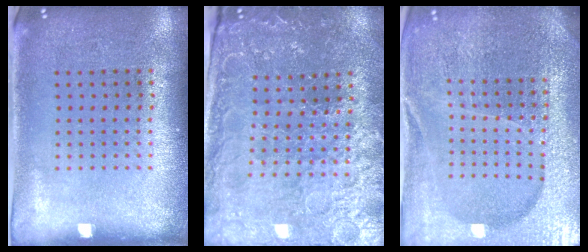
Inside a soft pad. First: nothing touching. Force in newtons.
{"total": 3.1, "press": 3.1, "slide": 0.5}
{"total": 5.5, "press": 5.0, "slide": 2.5}